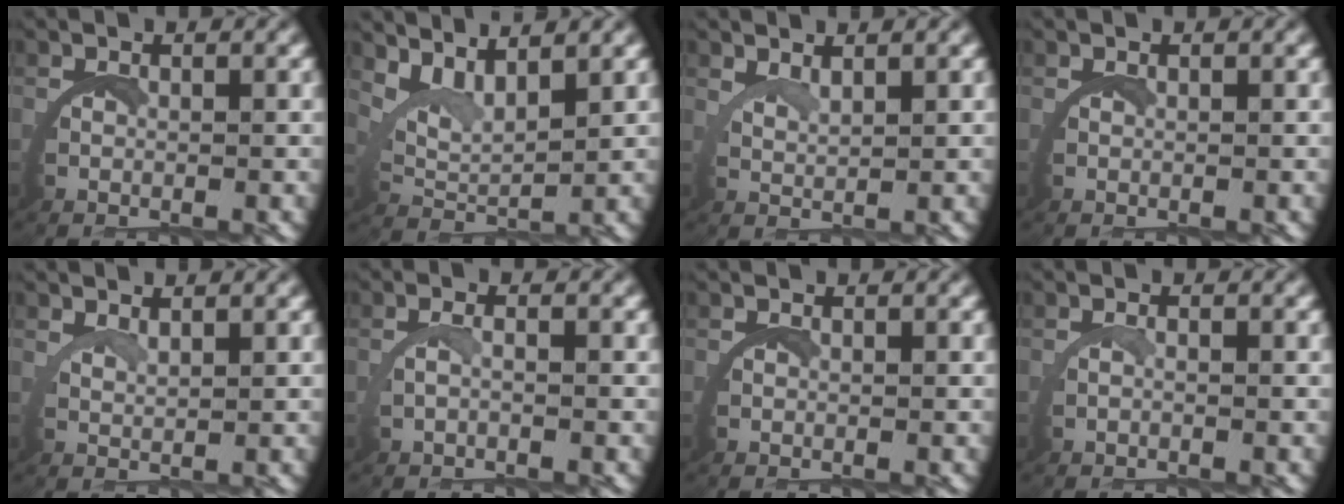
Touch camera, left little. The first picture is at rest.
{"total": 4.6, "force": [3.3, 2.0, 2.5], "torque": [-0.070, -0.002, 0.054]}
{"total": 2.3, "force": [2.1, -0.8, 0.2], "torque": [-0.013, -0.003, 0.042]}
{"total": 0.0}
{"total": 2.1, "force": [1.8, -1.0, 0.1], "torque": [-0.008, -0.002, 0.036]}
{"total": 1.3, "force": [-0.6, -0.1, 1.1], "torque": [-0.031, -0.002, -0.006]}
{"total": 0.0}
{"total": 0.7, "force": [-0.6, -0.3, 0.4], "torque": [-0.014, -0.002, -0.006]}